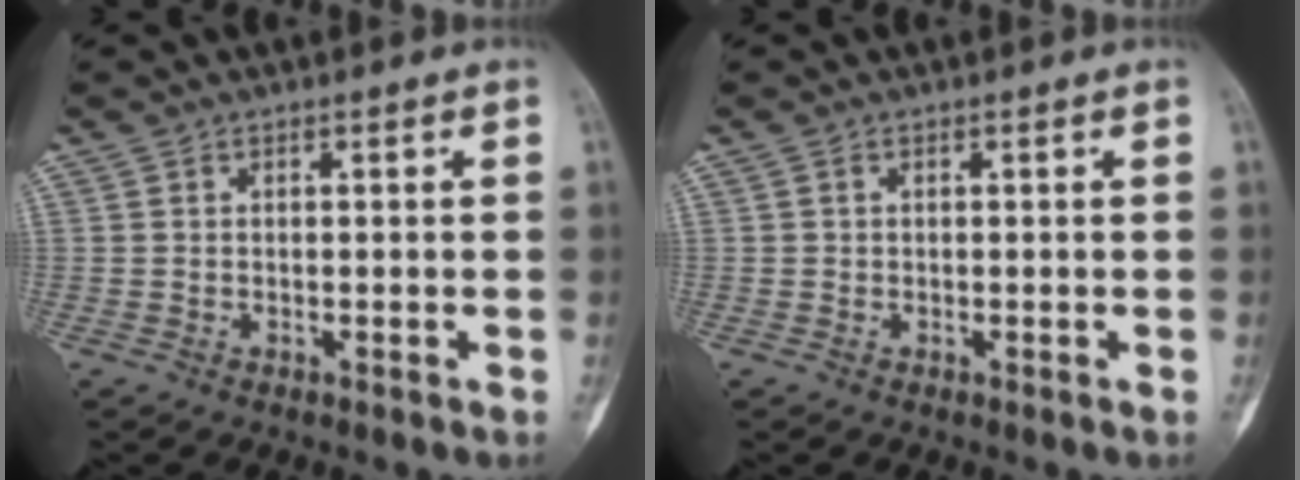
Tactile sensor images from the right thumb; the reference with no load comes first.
{"total": 0.0}